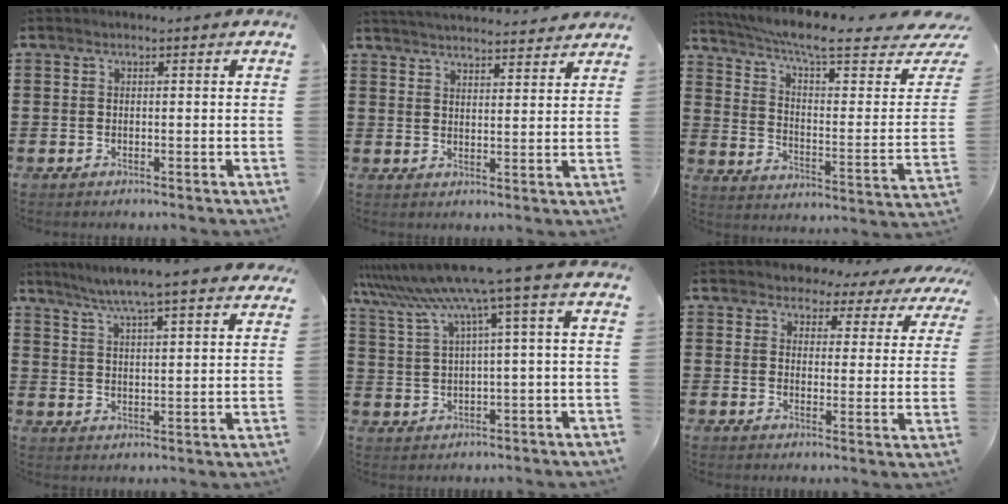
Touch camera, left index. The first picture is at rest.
{"total": 3.8, "force": [3.8, -0.3, 0.5], "torque": [-0.020, -0.018, 0.067]}
{"total": 8.9, "force": [6.9, 0.8, 5.4], "torque": [-0.118, -0.052, 0.112]}
{"total": 5.9, "force": [5.3, -0.7, 2.5], "torque": [-0.066, -0.025, 0.091]}
{"total": 8.7, "force": [4.8, -0.6, 7.2], "torque": [-0.167, -0.036, 0.074]}
{"total": 3.7, "force": [3.4, 1.3, 0.3], "torque": [-0.031, -0.017, 0.056]}